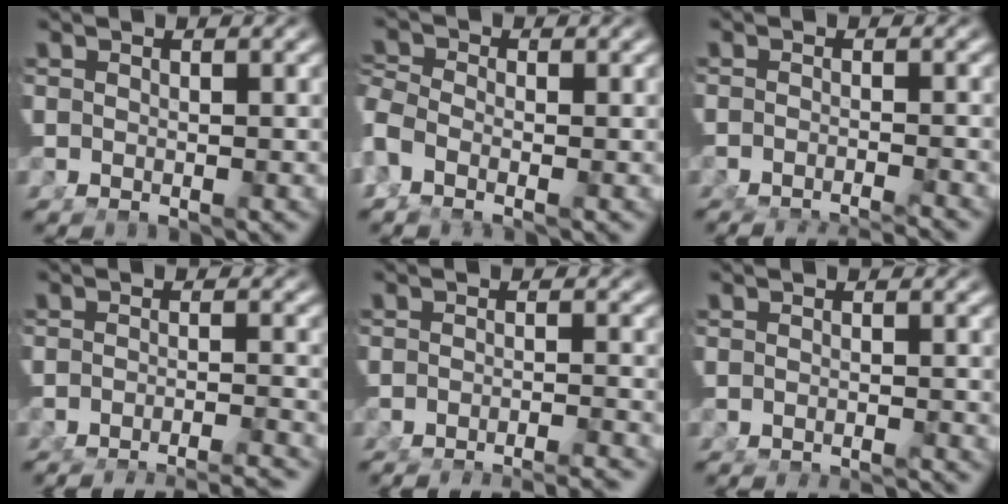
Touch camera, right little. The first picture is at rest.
{"total": 2.2, "force": [-0.9, 1.3, 1.5], "torque": [-0.047, -0.010, -0.013]}
{"total": 7.4, "force": [-6.9, 2.3, 1.7], "torque": [-0.015, -0.013, -0.104]}
{"total": 10.2, "force": [-9.6, 2.5, 2.1], "torque": [-0.013, -0.019, -0.144]}
{"total": 8.0, "force": [-7.6, 1.5, 1.7], "torque": [-0.007, -0.013, -0.115]}
{"total": 3.7, "force": [-3.6, 0.5, 0.6], "torque": [0.001, -0.007, -0.053]}